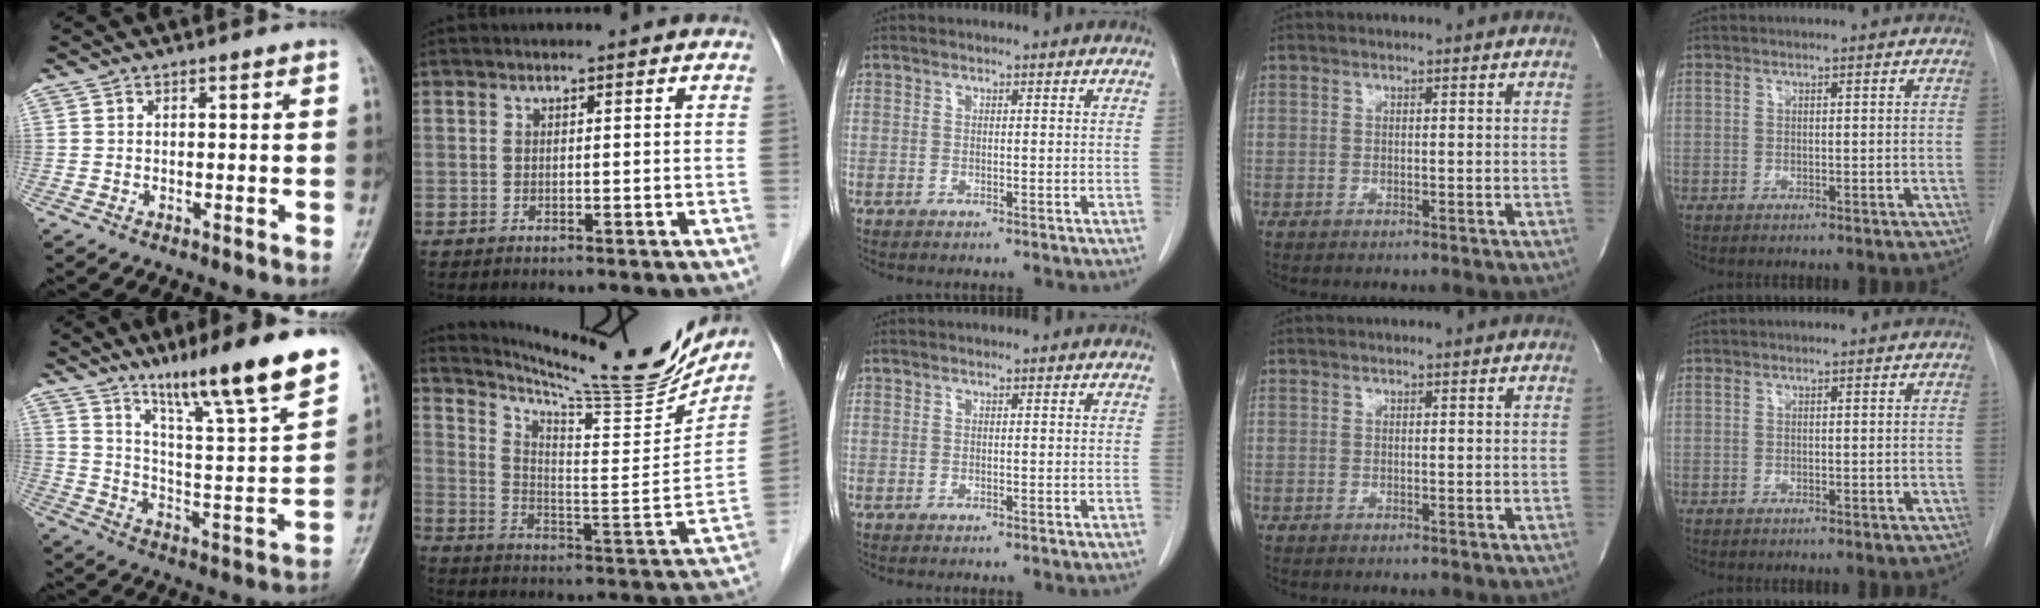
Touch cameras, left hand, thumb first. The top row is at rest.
{"thumb": {"total": 20.3, "force": [14.3, 1.6, 14.3], "torque": [-0.195, -0.071, 0.234]}, "index": {"total": 20.2, "force": [18.9, -0.1, 7.2], "torque": [-0.126, -0.070, 0.275]}}